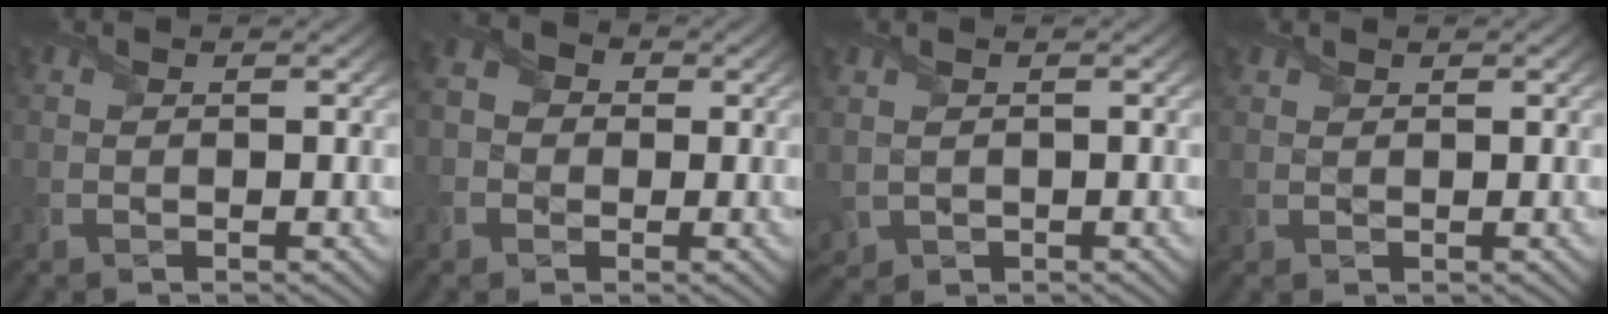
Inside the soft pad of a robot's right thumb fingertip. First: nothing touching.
{"total": 3.7, "force": [-0.5, 3.4, 1.3], "torque": [-0.038, 0.006, -0.019]}
{"total": 1.8, "force": [0.3, 1.5, 0.9], "torque": [-0.044, -0.007, 0.008]}
{"total": 0.8, "force": [0.7, 0.3, 0.0], "torque": [-0.002, 0.000, 0.017]}